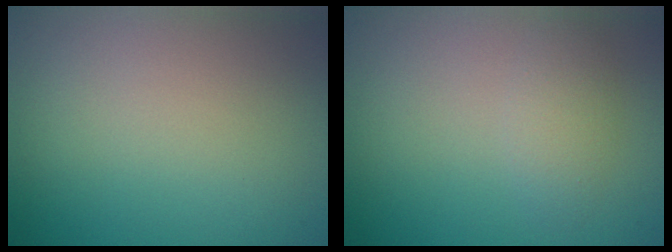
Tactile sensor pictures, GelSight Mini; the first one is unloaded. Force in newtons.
{"total": 1.8, "press": 1.8, "slide": 0.1}